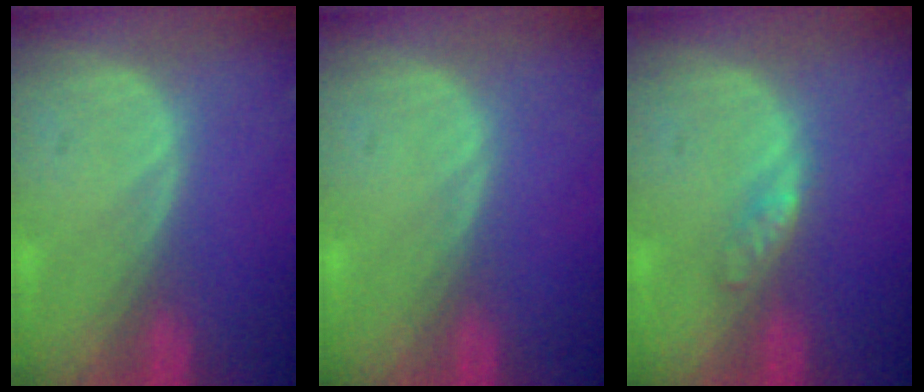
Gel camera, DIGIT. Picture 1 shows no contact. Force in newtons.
{"total": 0.0}
{"total": 2.0, "press": 2.0, "slide": 0.1}